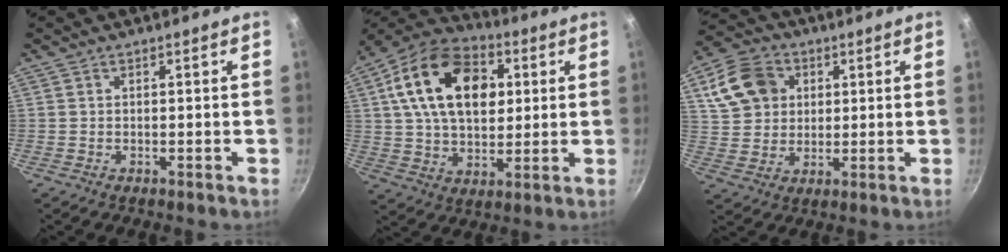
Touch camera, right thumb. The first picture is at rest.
{"total": 21.0, "force": [5.4, 13.7, 15.1], "torque": [-0.231, 0.006, 0.080]}
{"total": 12.2, "force": [4.2, 9.8, 6.0], "torque": [-0.093, 0.007, 0.077]}